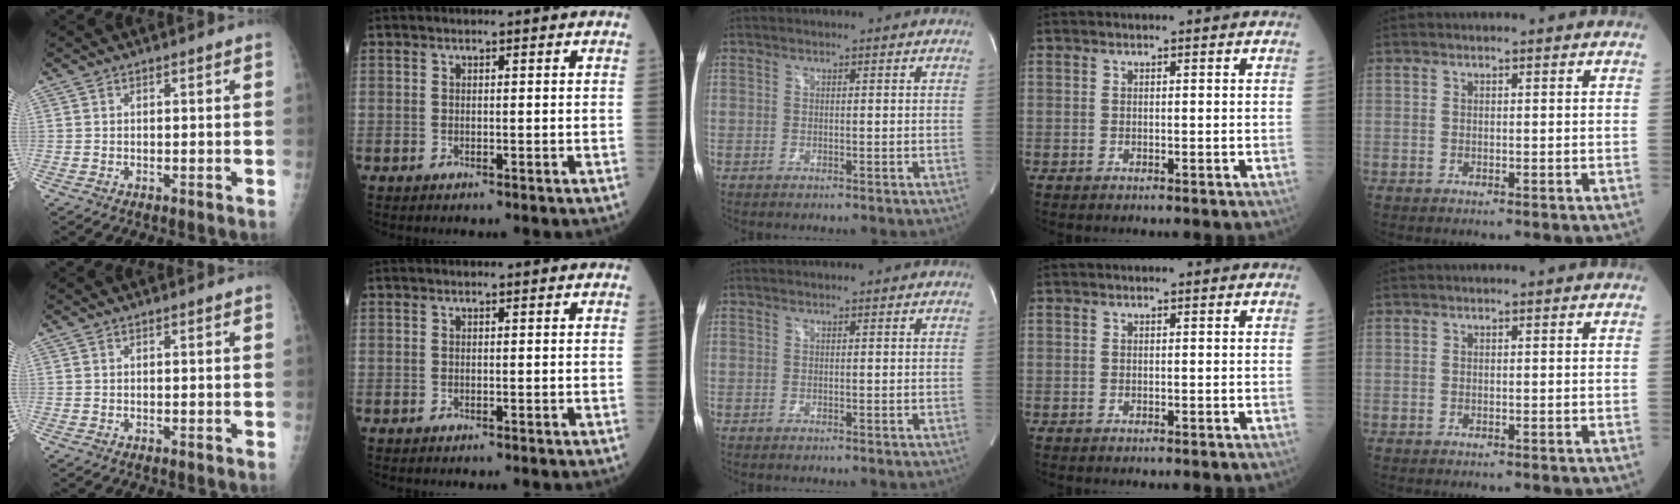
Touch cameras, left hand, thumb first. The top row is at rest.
{}